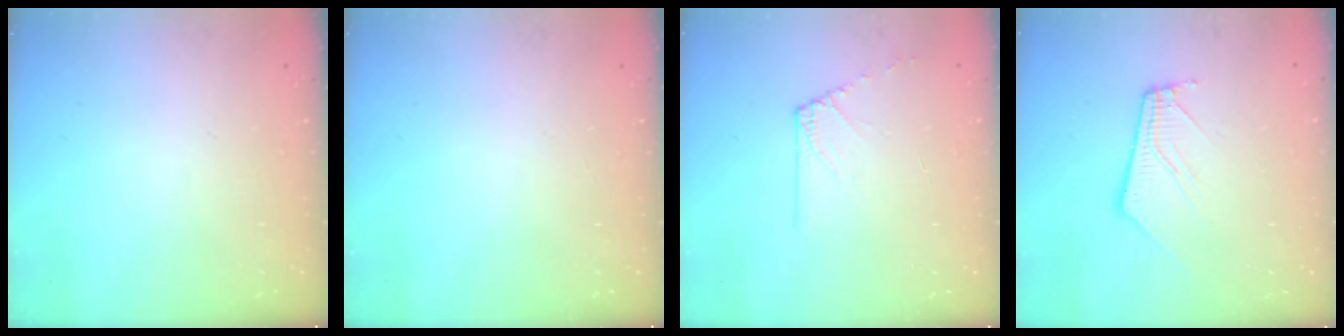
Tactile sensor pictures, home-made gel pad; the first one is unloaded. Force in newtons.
{"total": 0.0}
{"total": 5.8, "press": 5.7, "slide": 0.9}
{"total": 8.2, "press": 8.1, "slide": 1.1}